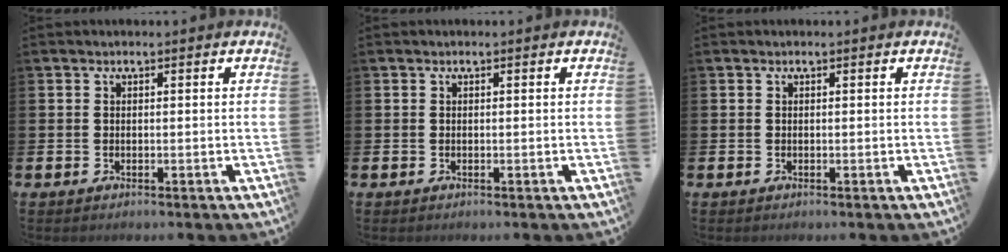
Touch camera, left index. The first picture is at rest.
{"total": 0.0}
{"total": 0.0}